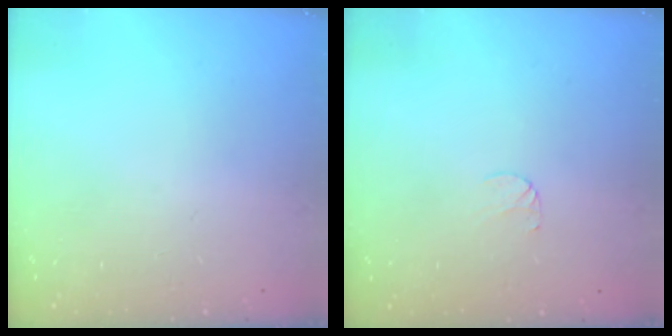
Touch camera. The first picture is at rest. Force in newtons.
{"total": 4.6, "press": 4.6, "slide": 0.4}